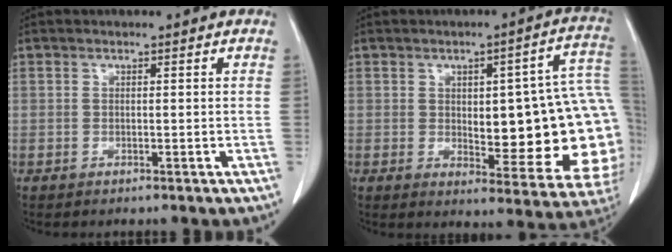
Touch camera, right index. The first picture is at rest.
{"total": 20.3, "force": [0.3, 5.5, 19.5], "torque": [-0.175, 0.019, 0.018]}